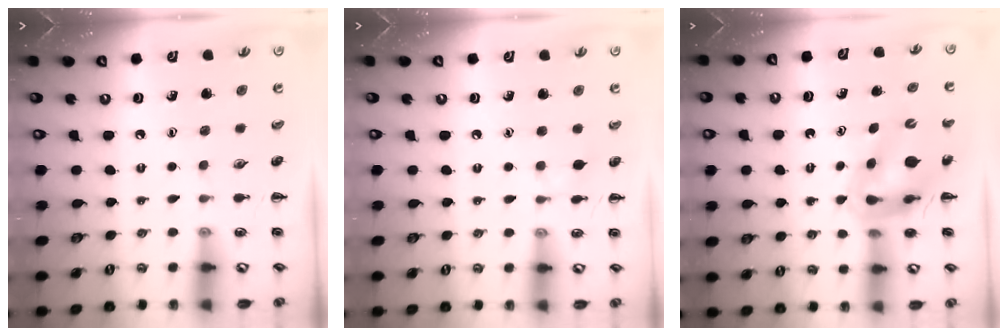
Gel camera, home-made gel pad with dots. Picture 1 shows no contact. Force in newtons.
{"total": 3.9, "press": 3.6, "slide": 1.4}
{"total": 9.3, "press": 8.9, "slide": 2.8}